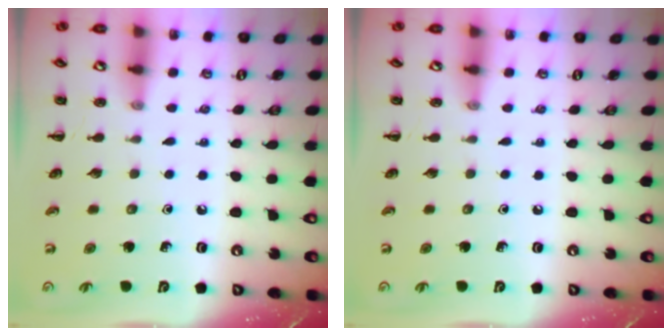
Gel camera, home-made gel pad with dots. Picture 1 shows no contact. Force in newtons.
{"total": 0.0}